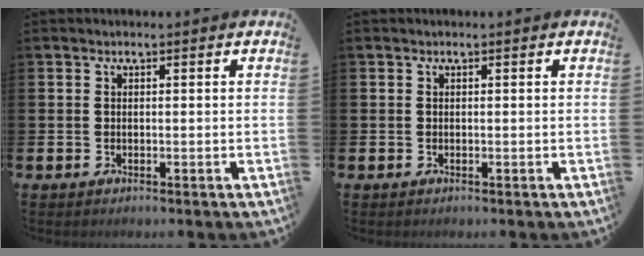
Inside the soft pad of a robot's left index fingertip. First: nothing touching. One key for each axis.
{"total": 0.0}